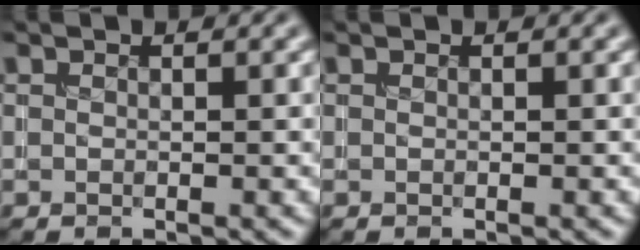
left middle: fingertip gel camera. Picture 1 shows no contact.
{"total": 0.0}